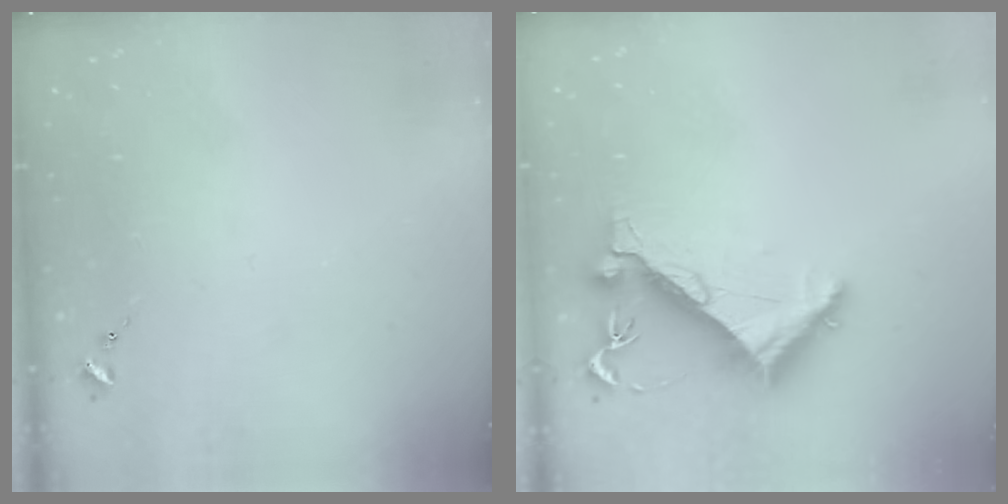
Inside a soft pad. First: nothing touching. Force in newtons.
{"total": 6.7, "press": 6.6, "slide": 0.7}